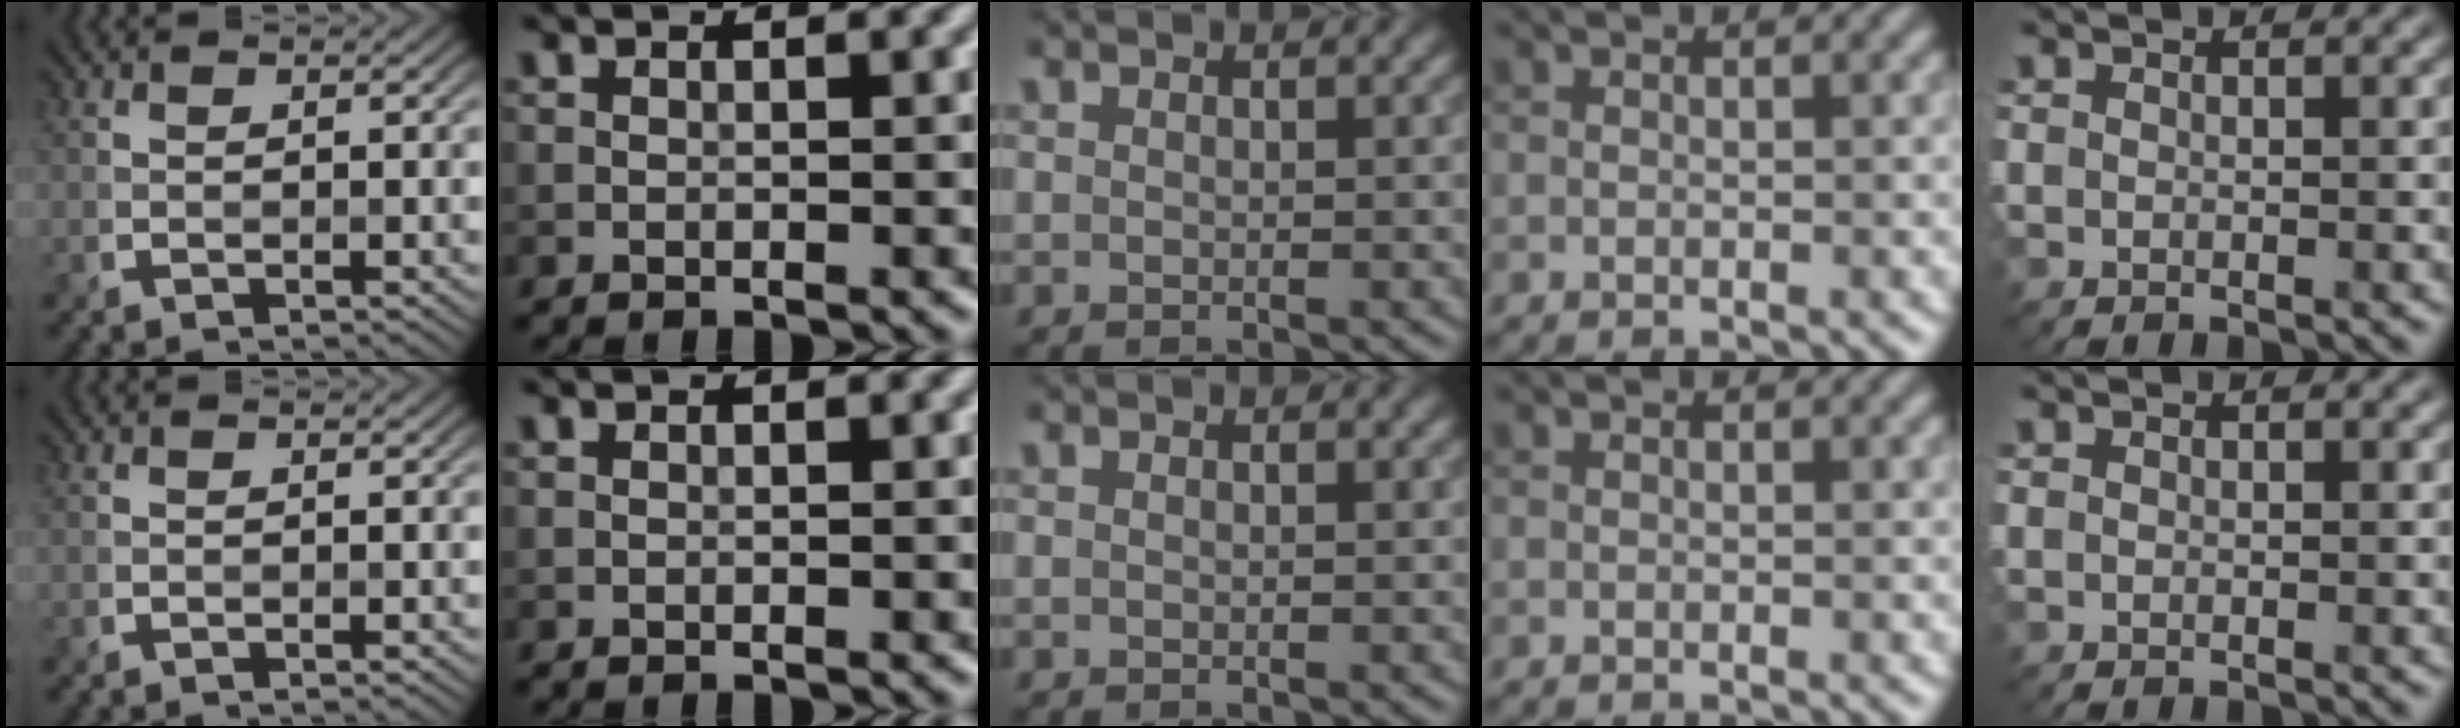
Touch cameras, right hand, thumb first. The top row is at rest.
{}